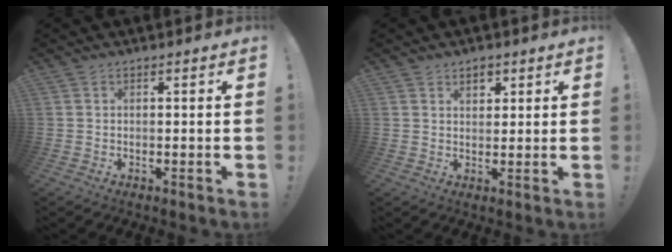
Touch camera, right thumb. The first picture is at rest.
{"total": 3.7, "force": [2.2, 2.5, 1.7], "torque": [-0.010, -0.012, 0.035]}